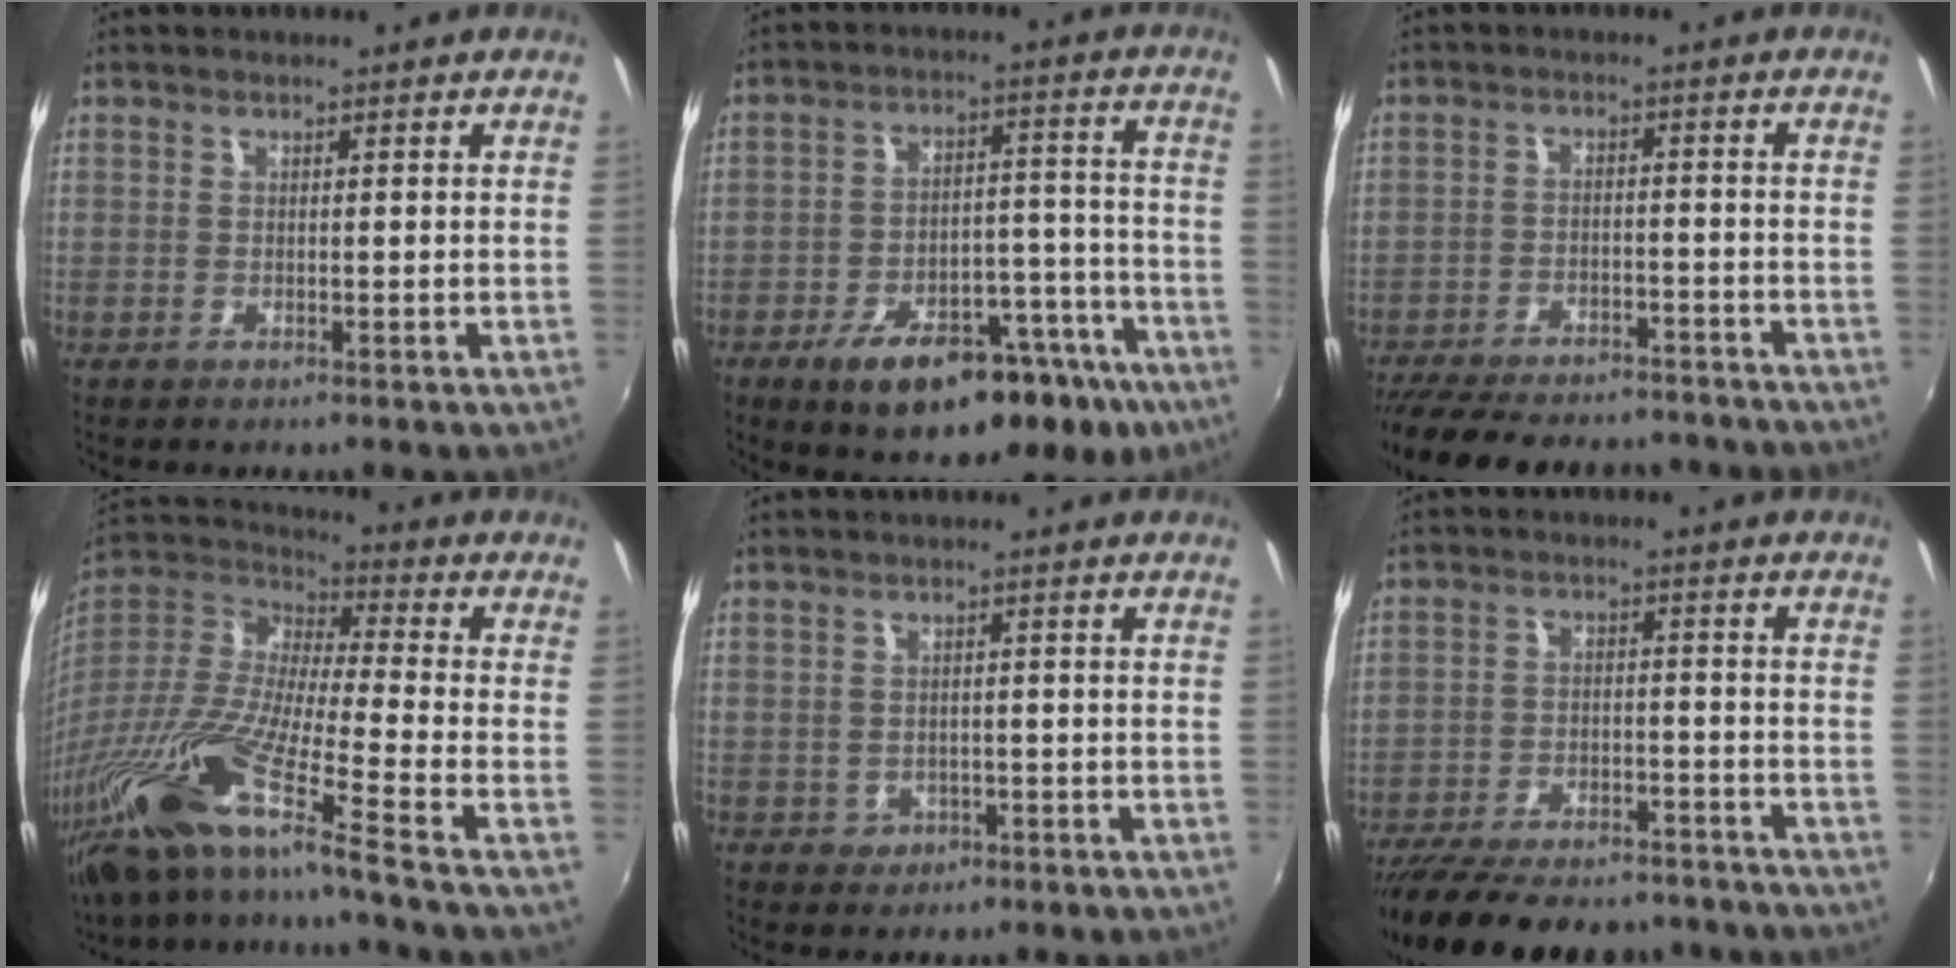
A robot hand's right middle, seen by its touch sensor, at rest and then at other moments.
{"total": 21.9, "force": [-13.7, 9.6, 14.1], "torque": [-0.214, 0.004, -0.175]}
{"total": 20.5, "force": [-17.3, 6.6, 8.7], "torque": [-0.187, -0.018, -0.240]}
{"total": 20.9, "force": [-14.6, -0.5, 14.9], "torque": [-0.267, -0.053, -0.281]}
{"total": 2.9, "force": [-0.9, 2.6, 0.6], "torque": [-0.019, 0.001, -0.007]}
{"total": 21.0, "force": [-17.6, 7.2, 9.0], "torque": [-0.189, -0.016, -0.245]}